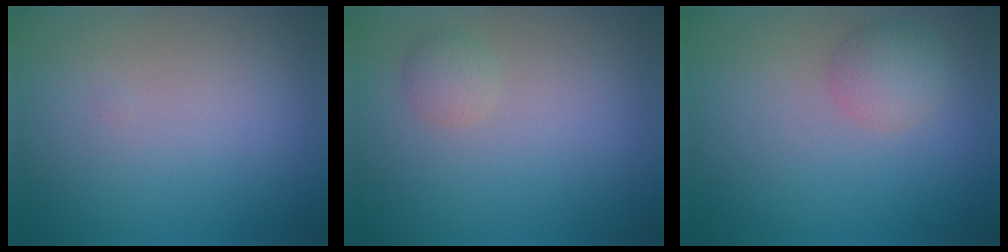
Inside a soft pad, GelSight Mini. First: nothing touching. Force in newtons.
{"total": 1.3, "press": 1.3, "slide": 0.1}
{"total": 2.1, "press": 2.1, "slide": 0.1}